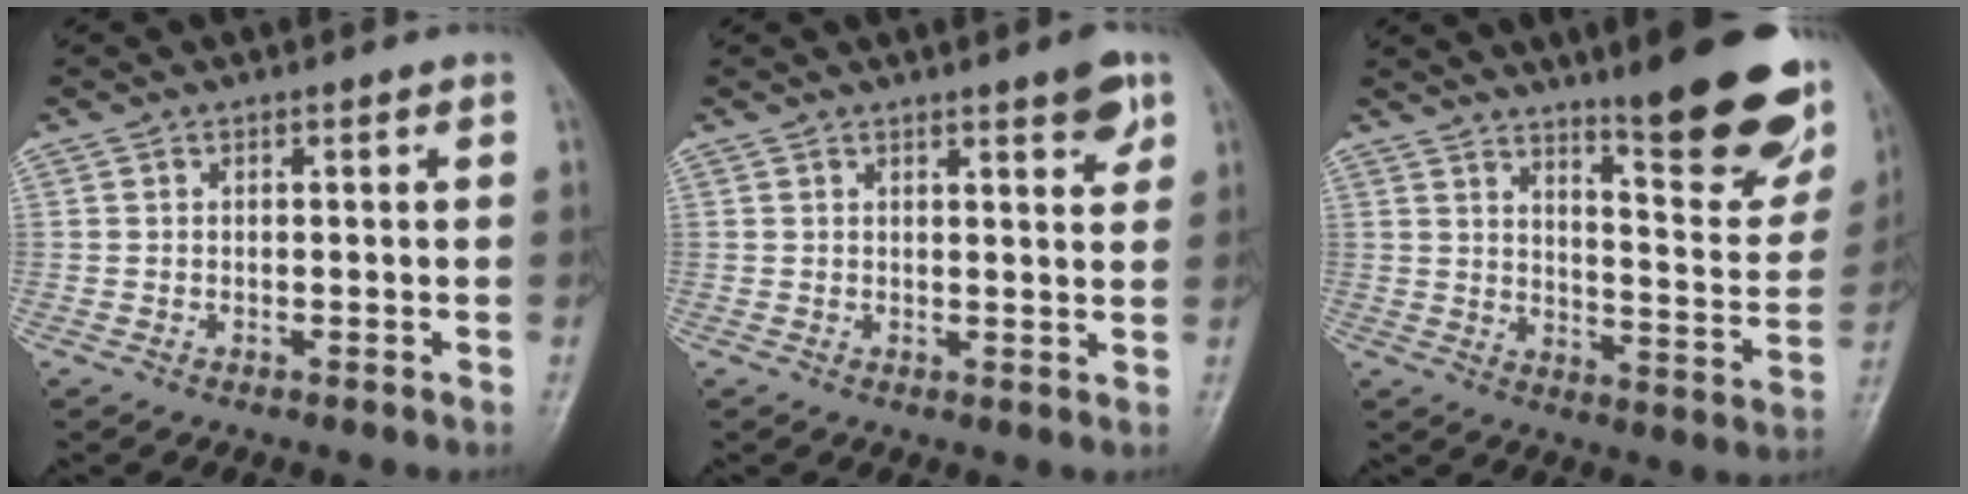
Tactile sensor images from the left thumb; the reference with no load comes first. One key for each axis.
{"total": 4.4, "fx": 2.8, "fy": 1.0, "fz": 3.2, "tx": -0.035, "ty": -0.016, "tz": 0.034}
{"total": 20.0, "fx": 13.9, "fy": 4.1, "fz": 13.8, "tx": -0.146, "ty": -0.096, "tz": 0.196}